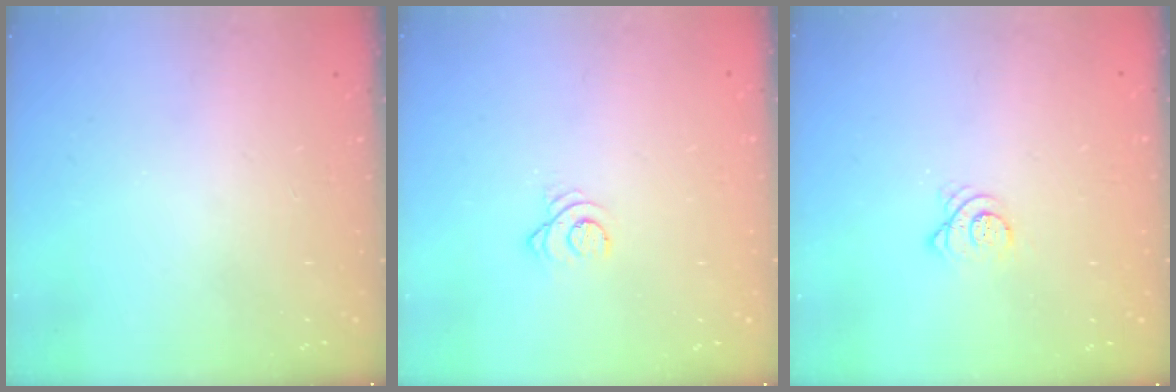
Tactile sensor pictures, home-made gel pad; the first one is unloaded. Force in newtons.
{"total": 2.5, "press": 2.5, "slide": 0.1}
{"total": 3.2, "press": 3.2, "slide": 0.2}